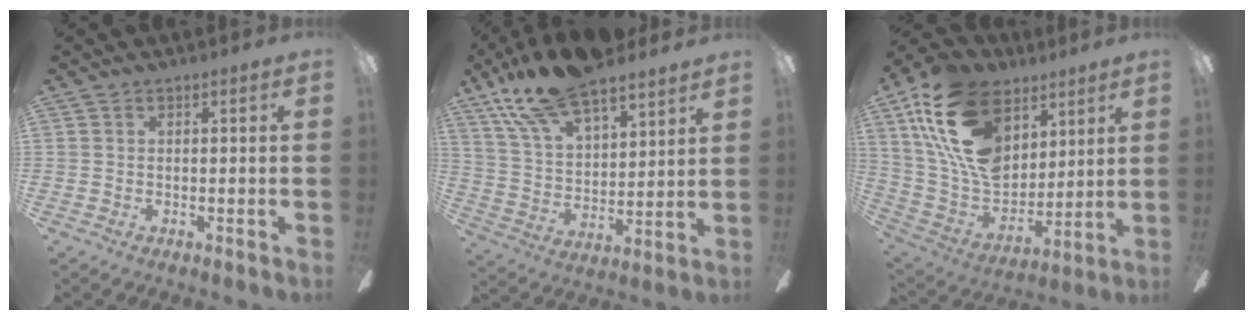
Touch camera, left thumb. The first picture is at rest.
{"total": 17.5, "force": [13.8, 5.9, 9.0], "torque": [-0.186, -0.068, 0.248]}
{"total": 22.6, "force": [10.8, 15.0, 13.0], "torque": [-0.267, -0.045, 0.198]}